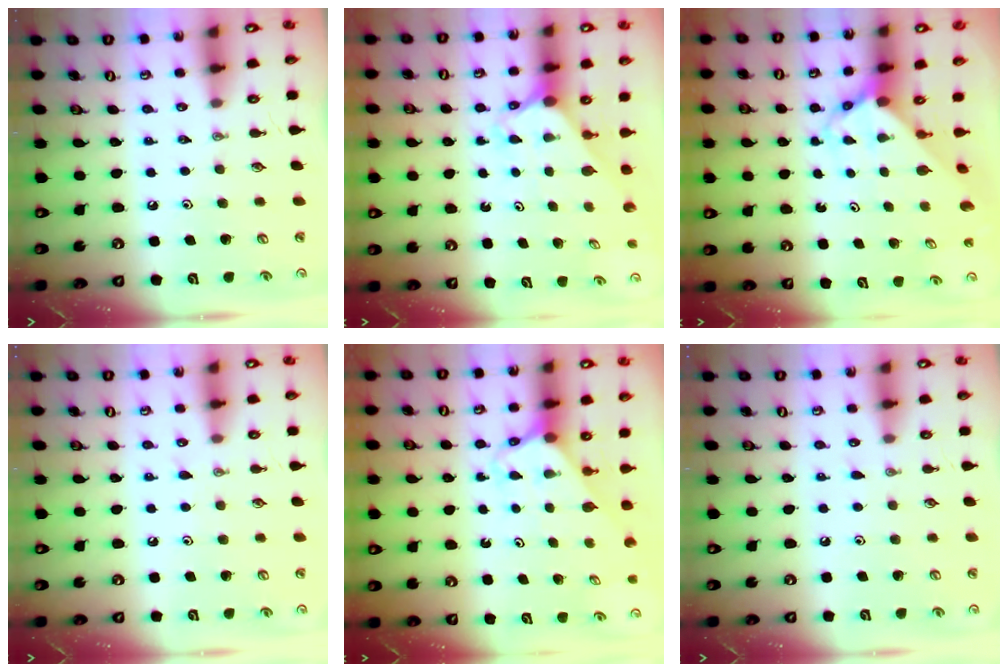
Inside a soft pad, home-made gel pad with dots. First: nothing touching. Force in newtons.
{"total": 2.3, "press": 2.3, "slide": 0.2}
{"total": 3.9, "press": 3.9, "slide": 0.4}
{"total": 7.2, "press": 7.1, "slide": 0.7}
{"total": 2.5, "press": 2.5, "slide": 0.1}
{"total": 4.3, "press": 4.2, "slide": 0.5}